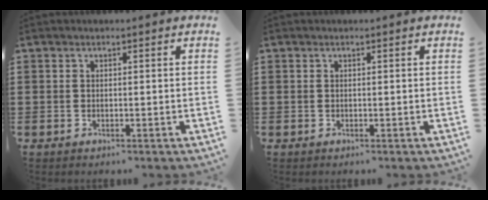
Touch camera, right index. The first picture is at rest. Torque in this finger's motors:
{"motor_torque": [-0.24, 0.21, 0.00, 0.00]}